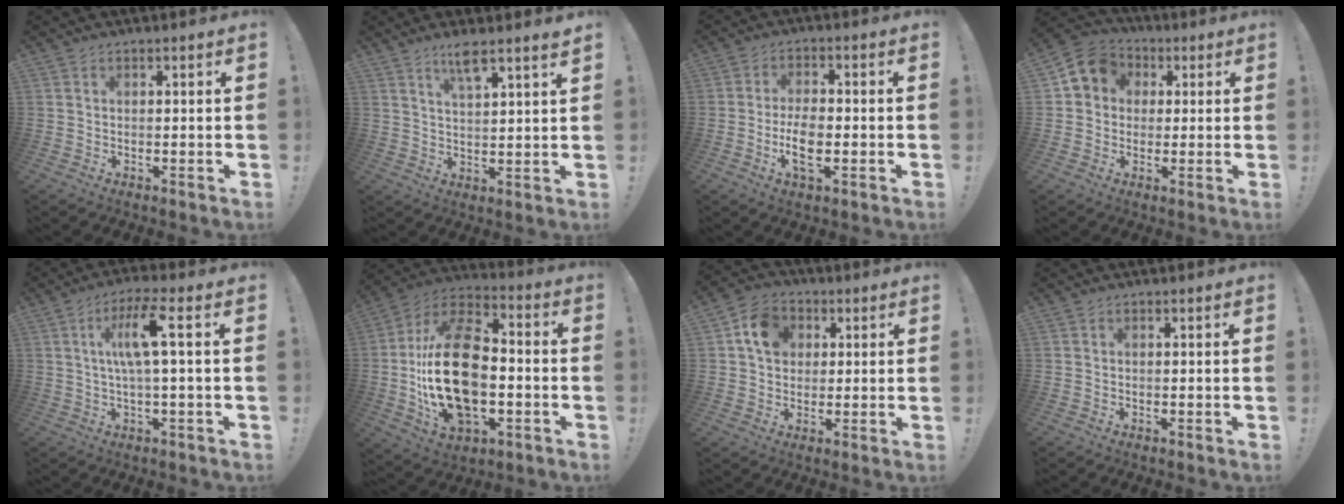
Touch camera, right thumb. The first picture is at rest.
{"total": 5.9, "force": [4.5, 0.2, 3.8], "torque": [-0.067, -0.023, 0.074]}
{"total": 7.8, "force": [-2.0, 3.5, 6.7], "torque": [-0.119, -0.005, -0.039]}
{"total": 9.1, "force": [2.3, 8.0, 3.6], "torque": [-0.055, 0.005, 0.048]}
{"total": 9.9, "force": [1.6, 1.0, 9.7], "torque": [-0.182, 0.009, 0.023]}
{"total": 26.3, "force": [-2.6, 15.8, 20.9], "torque": [-0.394, 0.024, -0.036]}
{"total": 10.4, "force": [3.0, 8.5, 5.1], "torque": [-0.079, 0.006, 0.061]}
{"total": 0.0}